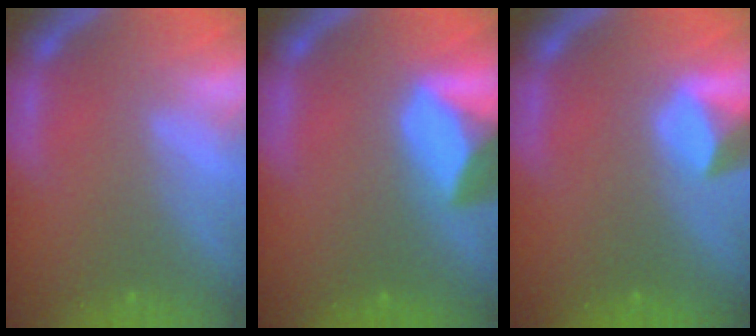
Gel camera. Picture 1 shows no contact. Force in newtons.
{"total": 6.9}
{"total": 3.0}